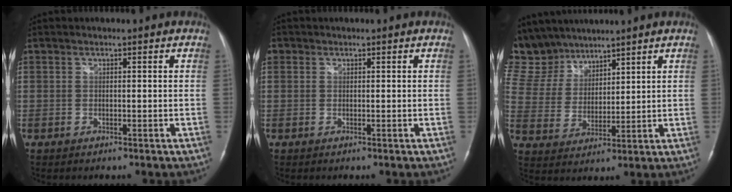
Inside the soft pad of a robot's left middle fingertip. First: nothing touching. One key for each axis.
{"total": 0.9, "fx": 0.3, "fy": 0.8, "fz": 0.2, "tx": 0.001, "ty": 0.007, "tz": 0.005}
{"total": 13.2, "fx": 11.4, "fy": 6.3, "fz": 2.3, "tx": -0.075, "ty": 0.028, "tz": 0.238}